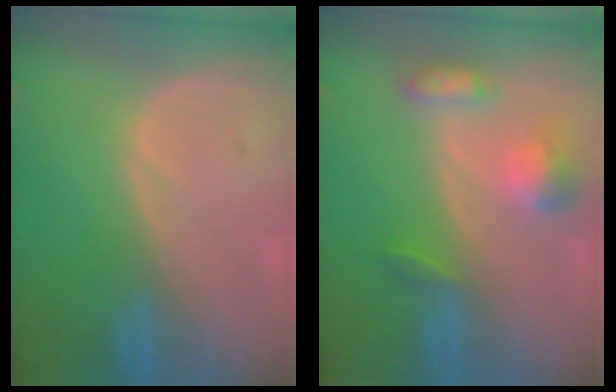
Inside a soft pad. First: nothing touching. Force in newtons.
{"total": 5.7, "press": 5.4, "slide": 2.0}